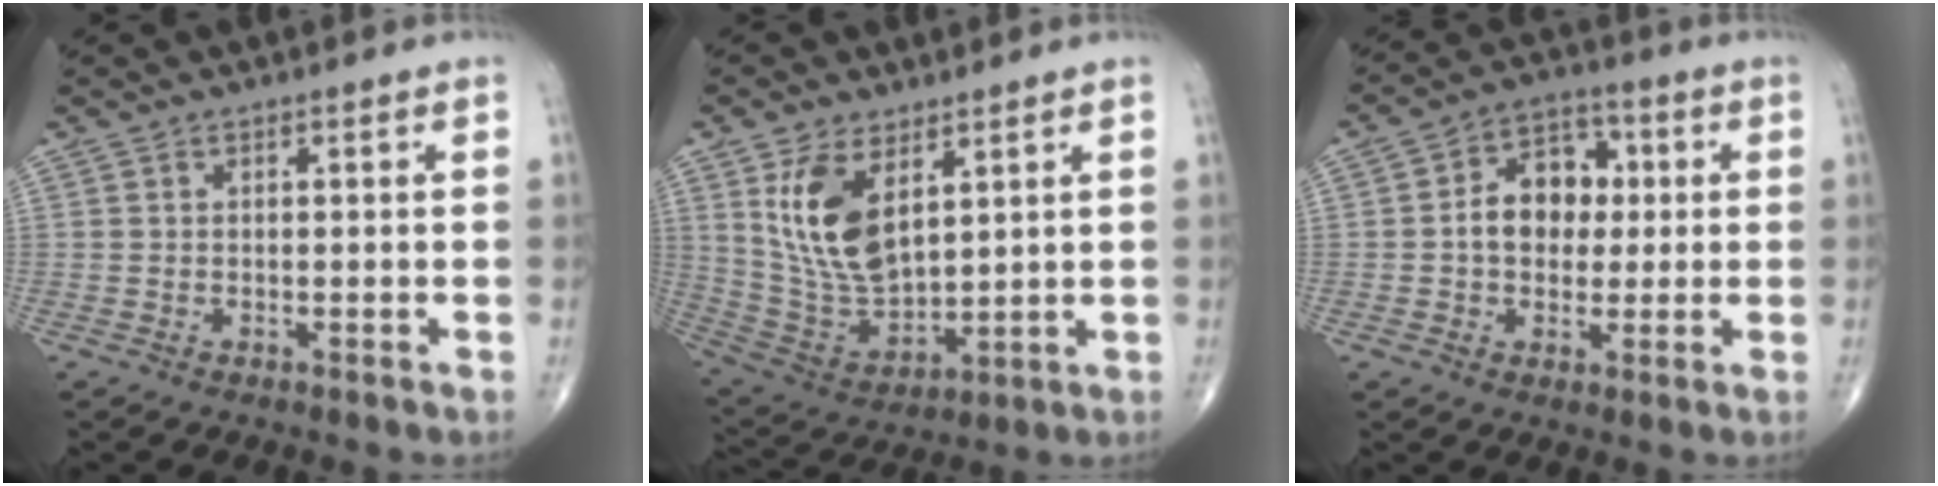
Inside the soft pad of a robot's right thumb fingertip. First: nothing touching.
{"total": 12.7, "force": [4.8, 6.7, 9.6], "torque": [-0.175, -0.025, 0.111]}
{"total": 10.2, "force": [0.5, 7.7, 6.7], "torque": [-0.071, 0.023, 0.001]}